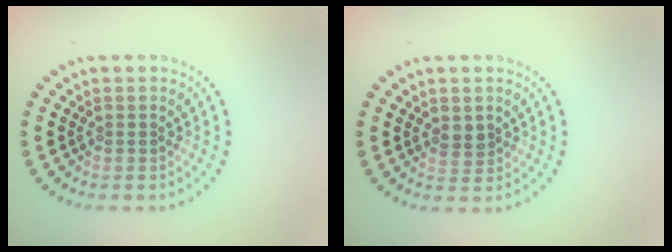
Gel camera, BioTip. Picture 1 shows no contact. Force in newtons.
{"total": 1.4, "press": 1.3, "slide": 0.5}